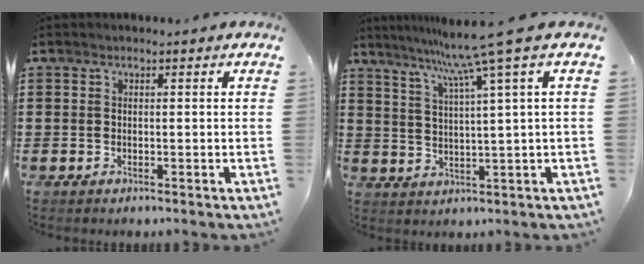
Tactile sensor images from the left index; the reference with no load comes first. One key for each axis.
{"total": 8.6, "fx": 5.3, "fy": -1.9, "fz": 6.4, "tx": -0.140, "ty": -0.025, "tz": 0.085}